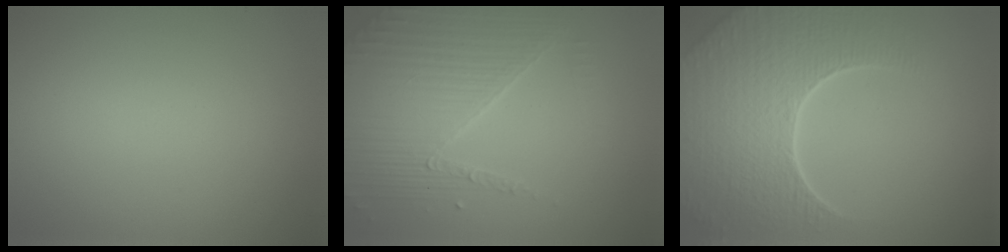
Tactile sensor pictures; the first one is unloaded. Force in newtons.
{"total": 4.0, "press": 3.8, "slide": 1.3}
{"total": 8.7, "press": 6.1, "slide": 6.3}